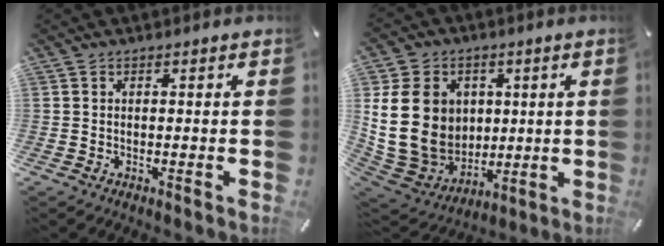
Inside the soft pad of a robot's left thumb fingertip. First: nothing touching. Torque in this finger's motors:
{"motor_torque": [2.59, 2.42, 0.98, 0.25, 0.70]}